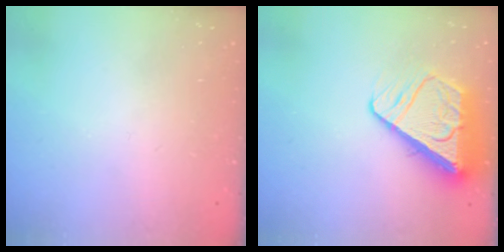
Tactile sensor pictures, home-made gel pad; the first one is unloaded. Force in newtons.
{"total": 10.0, "press": 10.0, "slide": 1.2}